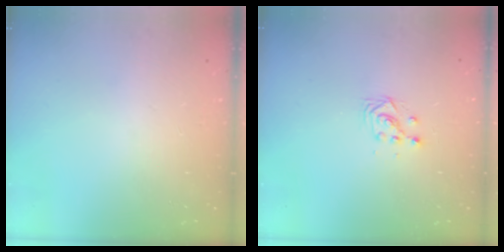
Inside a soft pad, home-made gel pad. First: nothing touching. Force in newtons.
{"total": 3.0, "press": 3.0, "slide": 0.2}